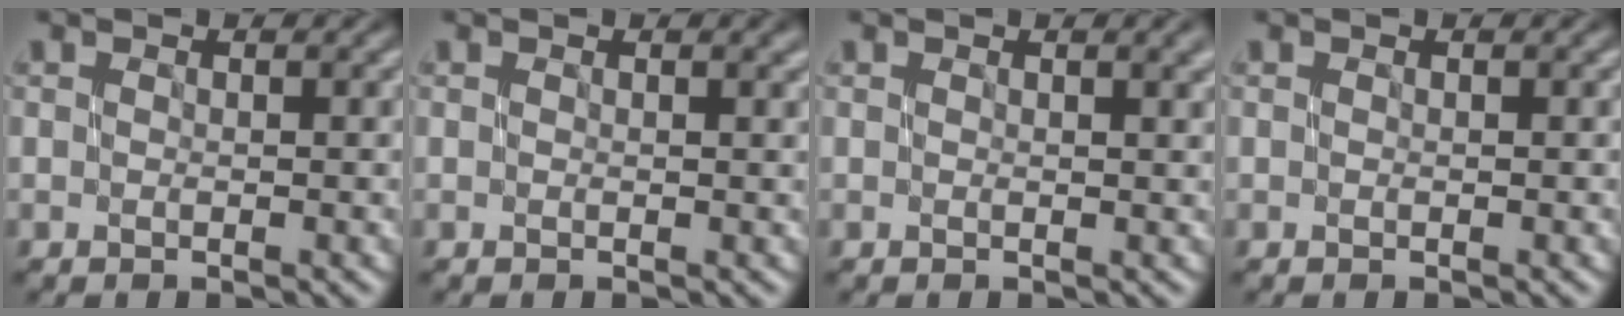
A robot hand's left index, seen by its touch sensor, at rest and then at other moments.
{"total": 0.8, "force": [0.2, 0.3, 0.7], "torque": [-0.007, 0.001, -0.001]}
{"total": 2.0, "force": [0.5, 0.8, 1.7], "torque": [-0.013, 0.008, 0.002]}
{"total": 0.0}